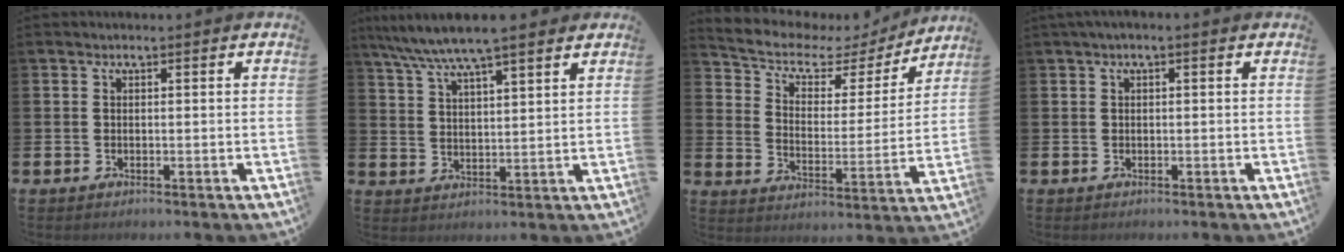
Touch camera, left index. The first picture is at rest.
{"total": 7.8, "force": [6.9, 0.9, 3.4], "torque": [-0.082, -0.026, 0.122]}
{"total": 6.0, "force": [4.6, 3.1, 2.1], "torque": [-0.071, -0.033, 0.071]}
{"total": 0.8, "force": [0.1, 0.2, 0.8], "torque": [-0.010, 0.001, -0.001]}